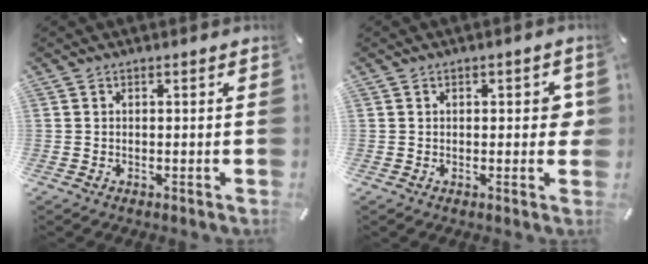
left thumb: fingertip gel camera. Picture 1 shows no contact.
{"total": 3.5, "force": [0.3, 1.8, 2.9], "torque": [-0.032, 0.000, -0.002]}